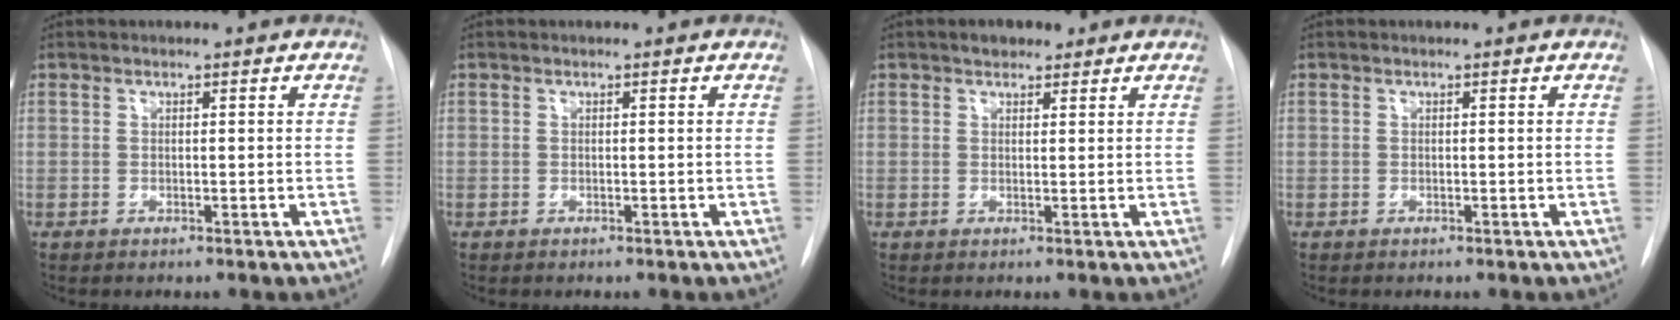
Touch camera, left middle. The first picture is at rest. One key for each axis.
{"total": 0.0}
{"total": 2.7, "fx": 2.0, "fy": 1.5, "fz": 1.2, "tx": -0.017, "ty": 0.009, "tz": 0.027}
{"total": 0.0}